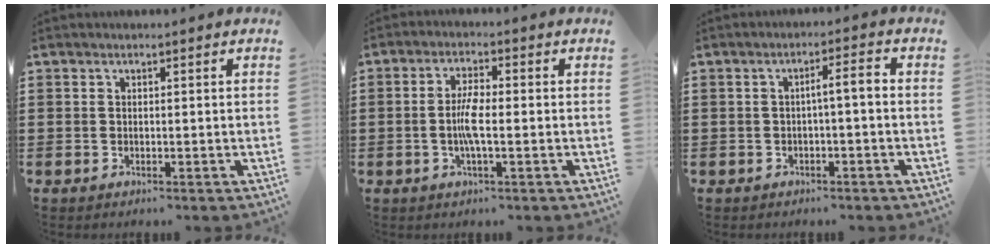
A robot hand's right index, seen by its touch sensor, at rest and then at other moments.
{"total": 4.8, "force": [-0.7, 1.0, 4.6], "torque": [-0.097, -0.002, -0.019]}
{"total": 2.6, "force": [-0.8, 0.1, 2.5], "torque": [-0.045, 0.001, -0.018]}